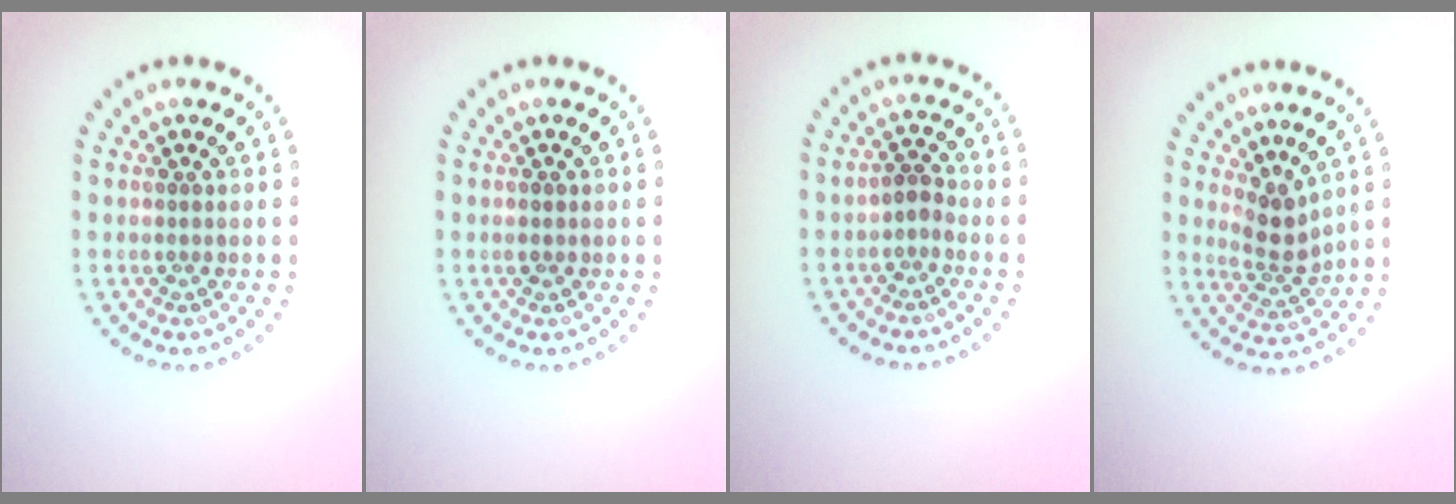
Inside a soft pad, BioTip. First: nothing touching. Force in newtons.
{"total": 0.8, "press": 0.7, "slide": 0.1}
{"total": 1.3, "press": 1.0, "slide": 0.8}
{"total": 2.5, "press": 1.8, "slide": 1.8}